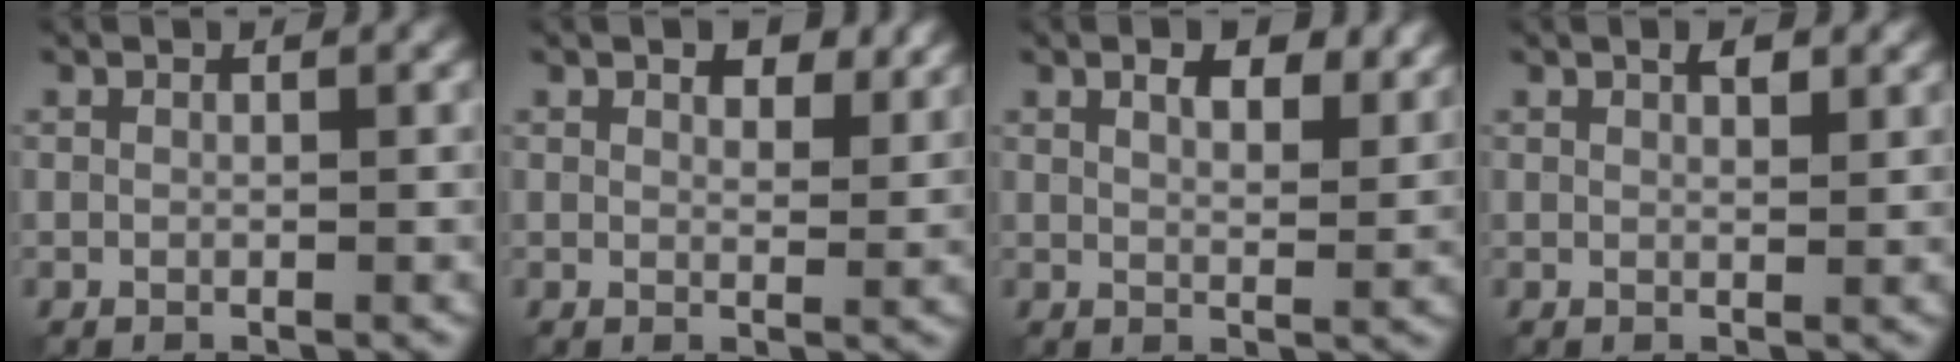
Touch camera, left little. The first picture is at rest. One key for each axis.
{"total": 3.2, "fx": 2.1, "fy": 1.5, "fz": 1.9, "tx": -0.030, "ty": -0.001, "tz": 0.031}
{"total": 4.0, "fx": 2.5, "fy": 1.6, "fz": 2.7, "tx": -0.044, "ty": -0.002, "tz": 0.035}
{"total": 1.5, "fx": 0.9, "fy": 0.6, "fz": 1.0, "tx": -0.015, "ty": 0.001, "tz": 0.016}